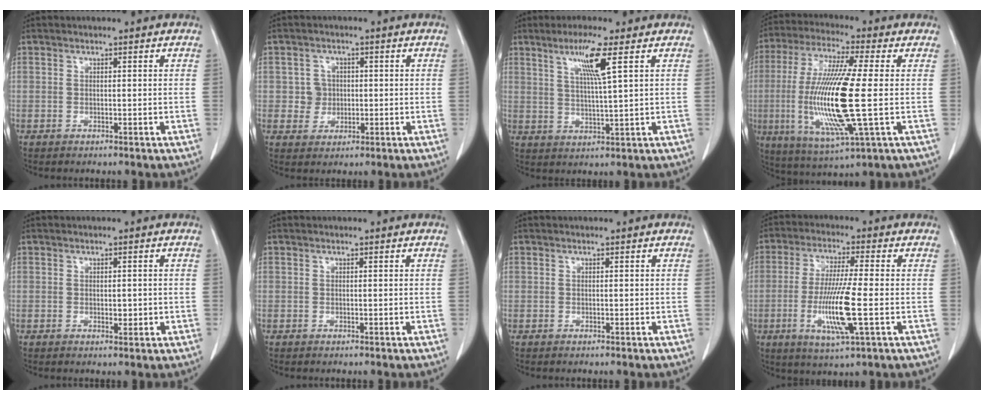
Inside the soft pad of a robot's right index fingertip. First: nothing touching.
{"total": 3.3, "force": [0.3, 3.3, 0.5], "torque": [0.000, 0.008, 0.006]}
{"total": 6.6, "force": [3.0, -0.9, 5.8], "torque": [-0.109, -0.004, 0.058]}
{"total": 17.5, "force": [-1.6, 1.4, 17.4], "torque": [-0.364, -0.014, -0.031]}
{"total": 1.5, "force": [-0.1, 0.9, 1.3], "torque": [-0.016, 0.000, 0.003]}
{"total": 0.0}
{"total": 0.0}
{"total": 10.8, "force": [-2.5, 0.1, 10.5], "torque": [-0.209, -0.019, -0.049]}